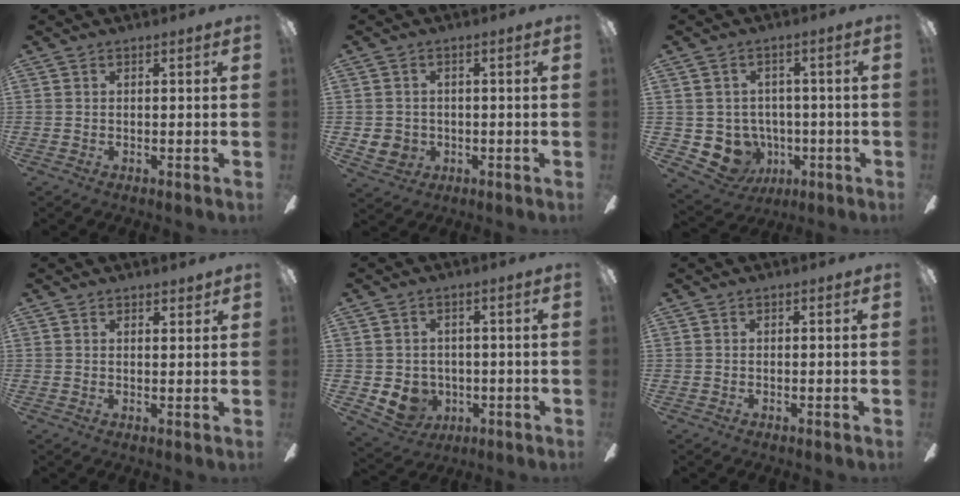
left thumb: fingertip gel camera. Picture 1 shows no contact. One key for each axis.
{"total": 3.9, "fx": -0.4, "fy": 3.8, "fz": 0.8, "tx": -0.018, "ty": 0.002, "tz": -0.007}
{"total": 8.1, "fx": -1.9, "fy": 7.5, "fz": 2.3, "tx": -0.073, "ty": 0.010, "tz": -0.027}
{"total": 1.9, "fx": 1.8, "fy": 0.7, "fz": 0.4, "tx": 0.006, "ty": -0.011, "tz": 0.030}
{"total": 6.8, "fx": -0.9, "fy": 6.3, "fz": 2.4, "tx": -0.063, "ty": 0.000, "tz": -0.013}
{"total": 0.0}